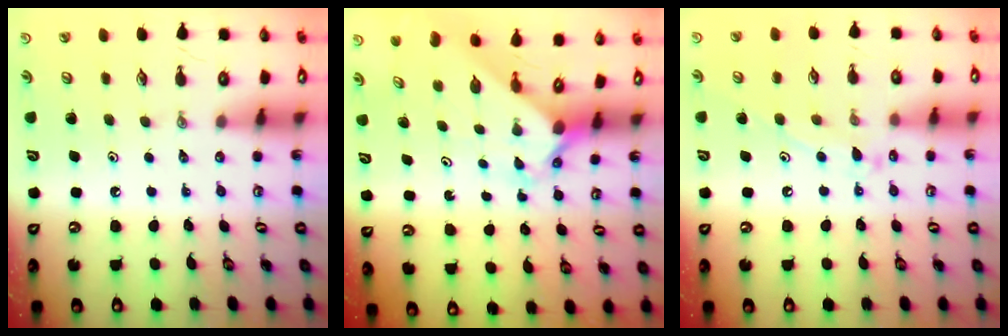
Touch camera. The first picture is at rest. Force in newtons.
{"total": 2.4, "press": 2.4, "slide": 0.3}
{"total": 9.2, "press": 9.2, "slide": 0.6}